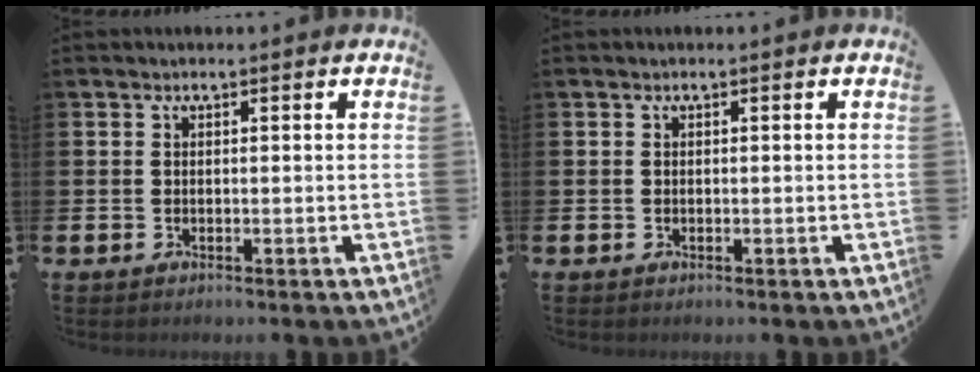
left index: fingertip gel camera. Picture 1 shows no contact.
{"total": 0.0}